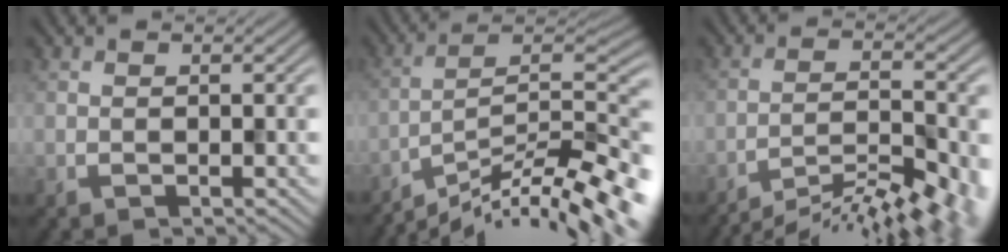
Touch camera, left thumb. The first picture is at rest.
{"total": 12.4, "force": [-10.3, 1.5, 6.8], "torque": [-0.101, 0.006, -0.168]}
{"total": 9.9, "force": [-8.8, 0.9, 4.5], "torque": [-0.067, 0.003, -0.122]}